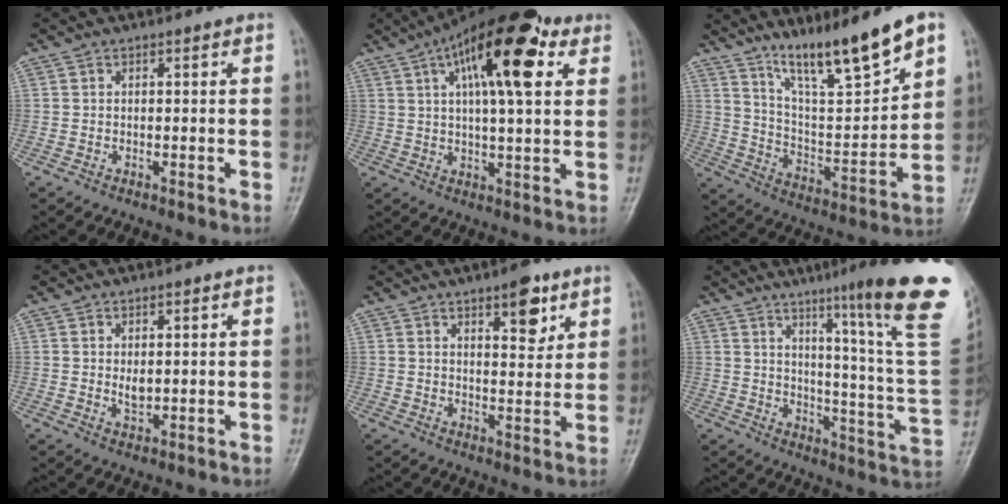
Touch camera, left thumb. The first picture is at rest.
{"total": 18.3, "force": [7.4, 6.5, 15.5], "torque": [-0.225, 0.003, 0.107]}
{"total": 16.4, "force": [11.5, 2.4, 11.5], "torque": [-0.173, -0.070, 0.209]}
{"total": 2.7, "force": [0.6, 1.4, 2.2], "torque": [-0.030, -0.009, 0.013]}
{"total": 7.1, "force": [4.2, 2.8, 5.0], "torque": [-0.050, -0.024, 0.057]}
{"total": 23.1, "force": [13.3, 0.6, 18.8], "torque": [-0.238, -0.082, 0.181]}